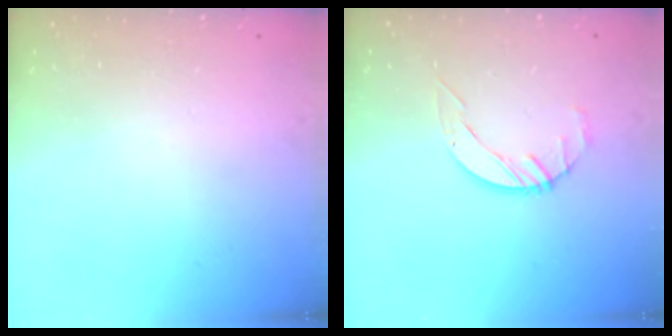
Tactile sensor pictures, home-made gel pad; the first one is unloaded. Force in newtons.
{"total": 2.7, "press": 2.7, "slide": 0.3}